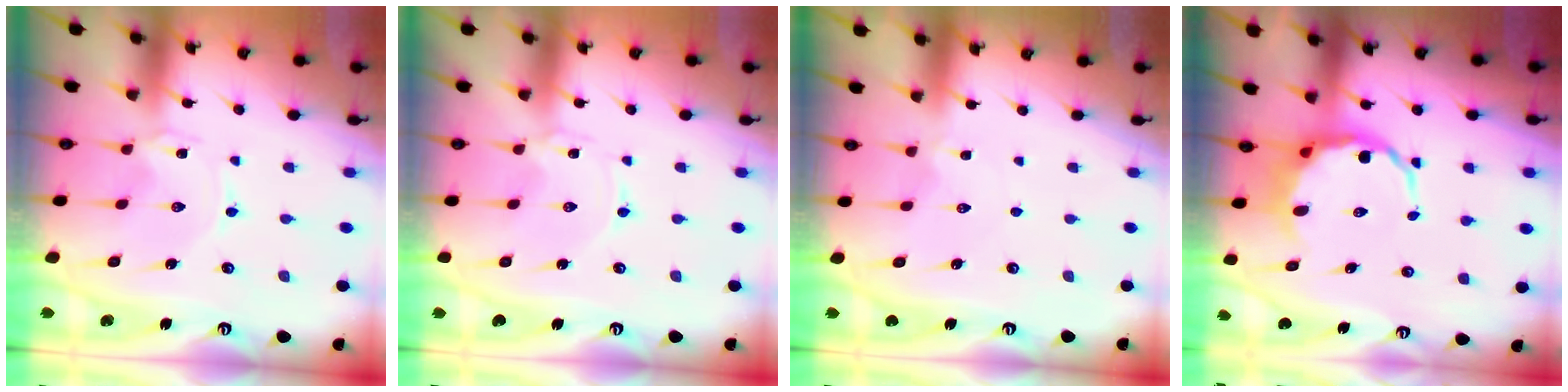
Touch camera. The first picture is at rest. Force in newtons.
{"total": 0.0}
{"total": 2.4, "press": 2.4, "slide": 0.4}
{"total": 7.2, "press": 6.9, "slide": 2.3}